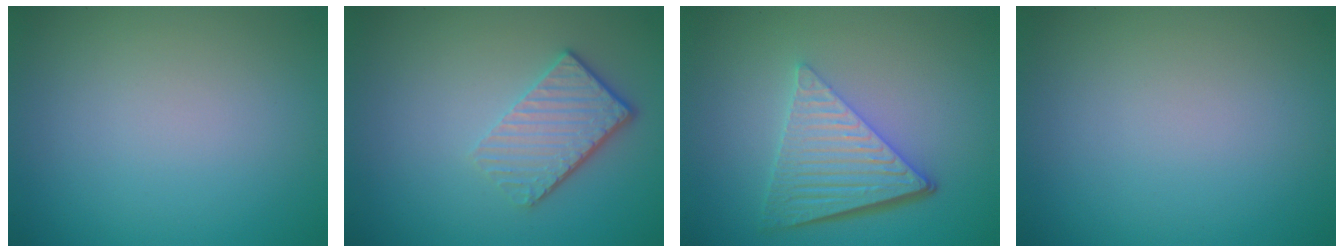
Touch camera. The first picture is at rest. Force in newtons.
{"total": 3.6, "press": 2.7, "slide": 2.4}
{"total": 6.2, "press": 4.2, "slide": 4.5}
{"total": 0.0}